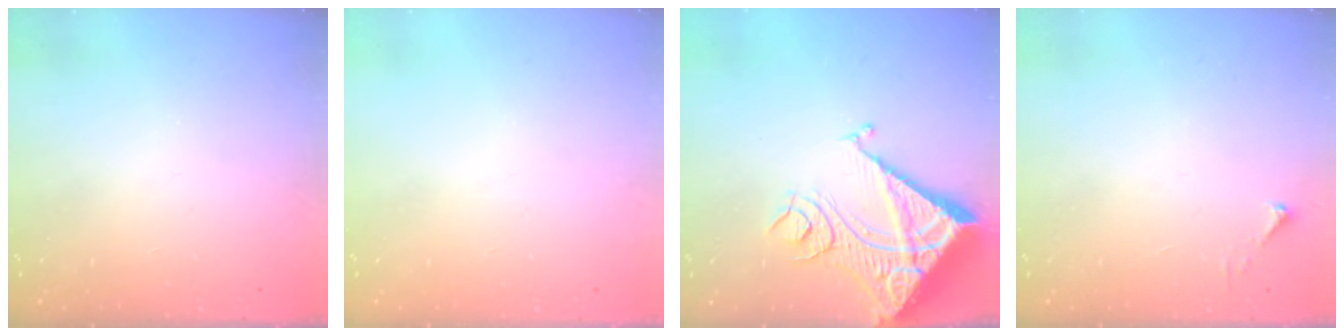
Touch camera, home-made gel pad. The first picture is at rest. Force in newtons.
{"total": 0.0}
{"total": 16.7, "press": 16.6, "slide": 2.1}
{"total": 2.5, "press": 2.5, "slide": 0.3}